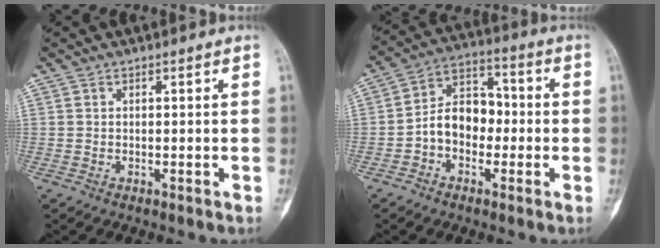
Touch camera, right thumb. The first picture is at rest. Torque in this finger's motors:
{"motor_torque": [0.26, 0.19, 0.51, -0.52, 0.04]}